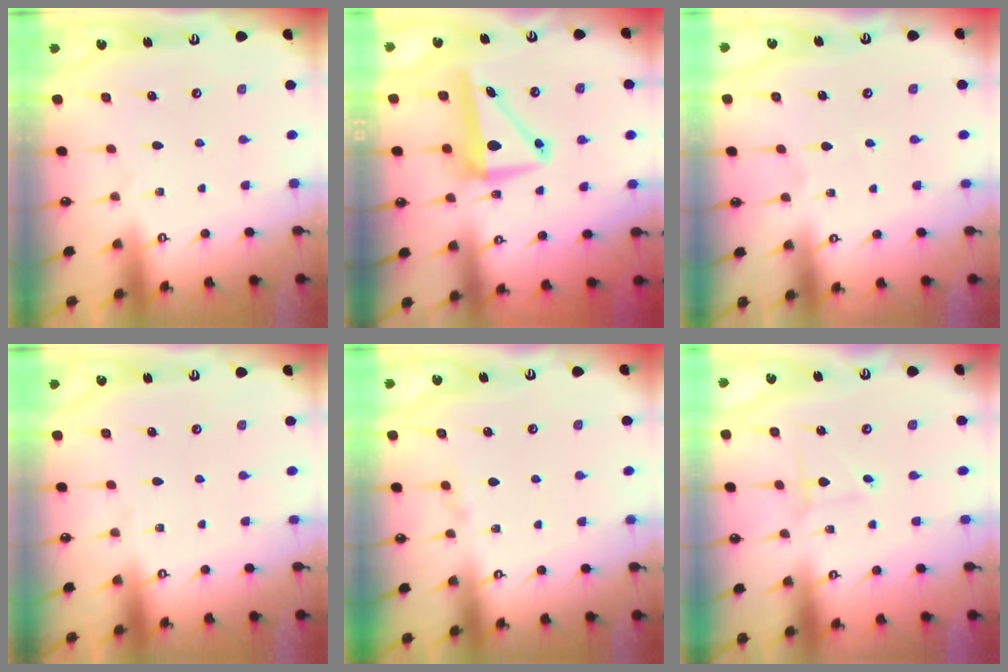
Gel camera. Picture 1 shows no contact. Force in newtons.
{"total": 8.5, "press": 8.3, "slide": 1.6}
{"total": 2.3, "press": 2.2, "slide": 0.2}
{"total": 0.0}
{"total": 0.0}
{"total": 1.0, "press": 1.0, "slide": 0.1}